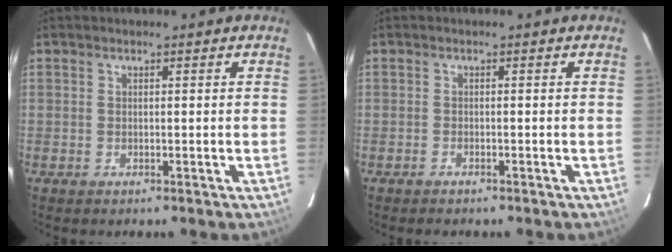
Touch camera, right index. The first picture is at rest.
{"total": 1.0, "force": [-0.9, 0.4, 0.2], "torque": [-0.010, 0.002, -0.016]}